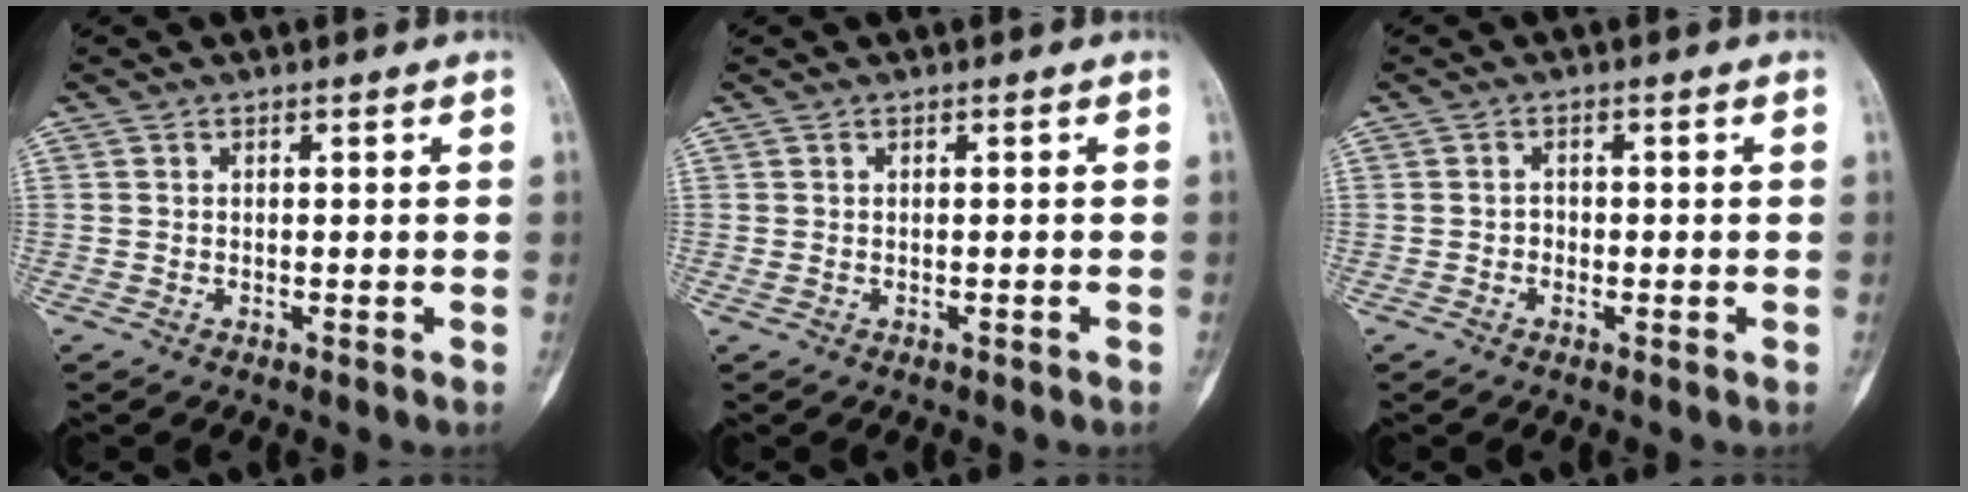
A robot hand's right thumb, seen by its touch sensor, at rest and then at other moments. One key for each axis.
{"total": 0.5, "fx": -0.1, "fy": 0.2, "fz": 0.5, "tx": -0.018, "ty": 0.006, "tz": 0.005}
{"total": 1.3, "fx": -0.6, "fy": 1.1, "fz": 0.4, "tx": 0.004, "ty": 0.006, "tz": -0.015}